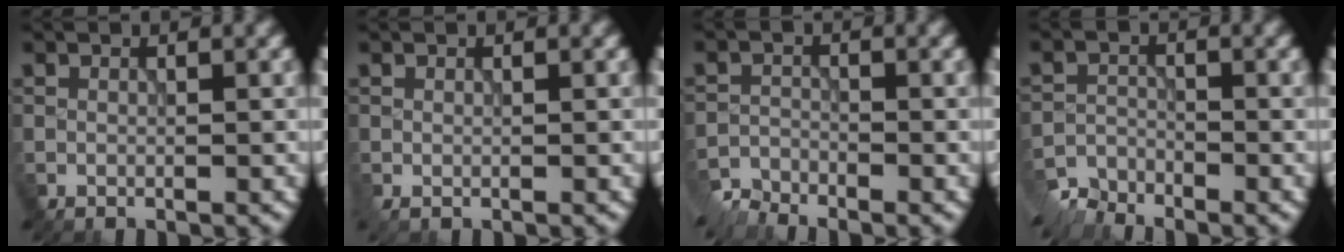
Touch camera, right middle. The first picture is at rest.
{"total": 0.6, "force": [-0.1, 0.3, 0.5], "torque": [-0.016, -0.003, 0.001]}
{"total": 3.5, "force": [-3.4, 0.7, 0.3], "torque": [-0.011, -0.015, -0.071]}
{"total": 4.5, "force": [-4.3, 1.2, 0.5], "torque": [-0.012, -0.016, -0.081]}